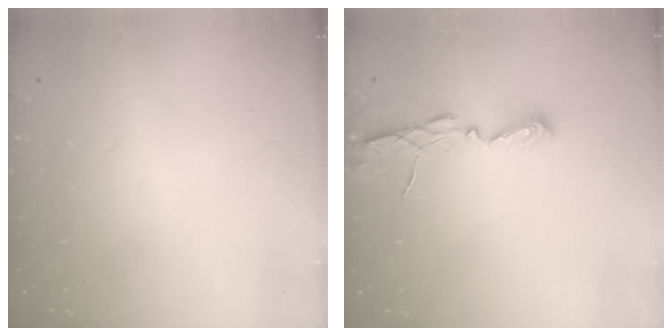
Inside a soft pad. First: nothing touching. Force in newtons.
{"total": 4.9, "press": 4.9, "slide": 0.3}